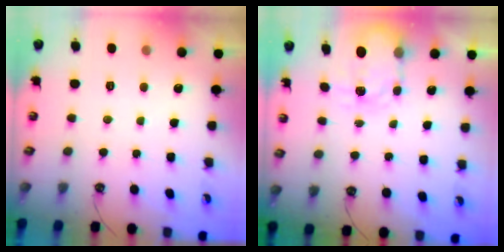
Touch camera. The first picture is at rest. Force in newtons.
{"total": 5.0, "press": 5.0, "slide": 0.3}